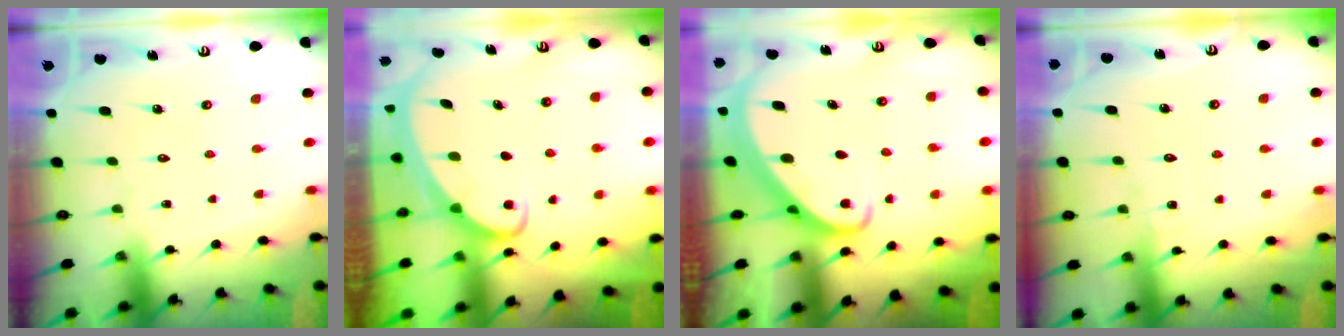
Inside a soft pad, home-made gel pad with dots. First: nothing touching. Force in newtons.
{"total": 2.4, "press": 2.4, "slide": 0.3}
{"total": 2.5, "press": 2.5, "slide": 0.2}
{"total": 2.7, "press": 2.7, "slide": 0.3}